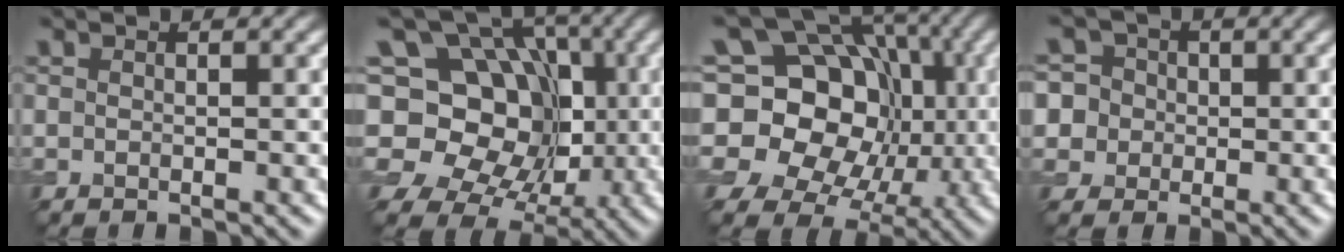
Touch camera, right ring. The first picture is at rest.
{"total": 14.7, "force": [0.2, 12.4, 7.8], "torque": [-0.134, 0.042, -0.029]}
{"total": 19.8, "force": [1.2, 16.8, 10.3], "torque": [-0.192, 0.063, -0.017]}
{"total": 7.3, "force": [1.2, 6.8, 2.2], "torque": [-0.052, 0.039, -0.004]}